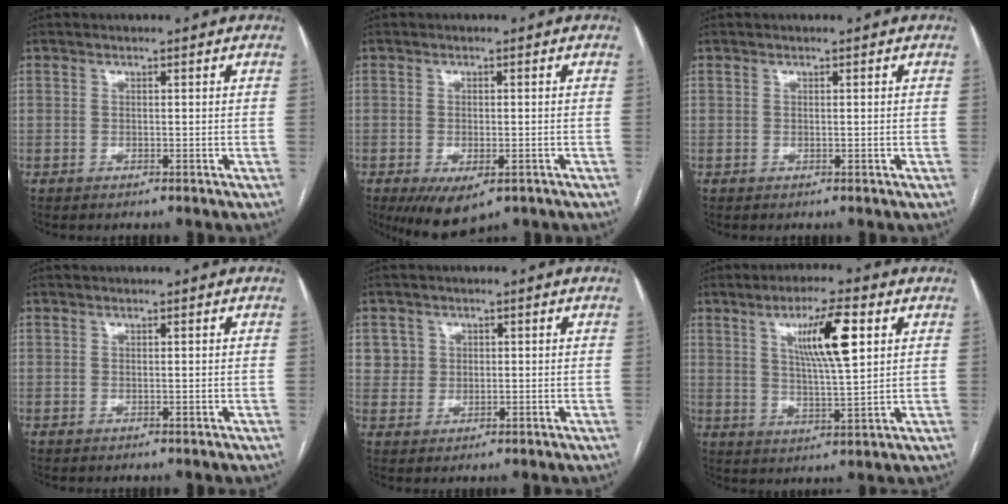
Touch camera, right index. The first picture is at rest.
{"total": 6.8, "force": [-3.9, 3.0, 4.8], "torque": [-0.075, -0.013, -0.055]}
{"total": 0.0}
{"total": 0.0}
{"total": 3.2, "force": [1.0, 3.1, 0.0], "torque": [0.015, 0.002, 0.015]}
{"total": 9.8, "force": [3.7, 1.0, 9.1], "torque": [-0.158, 0.004, 0.063]}